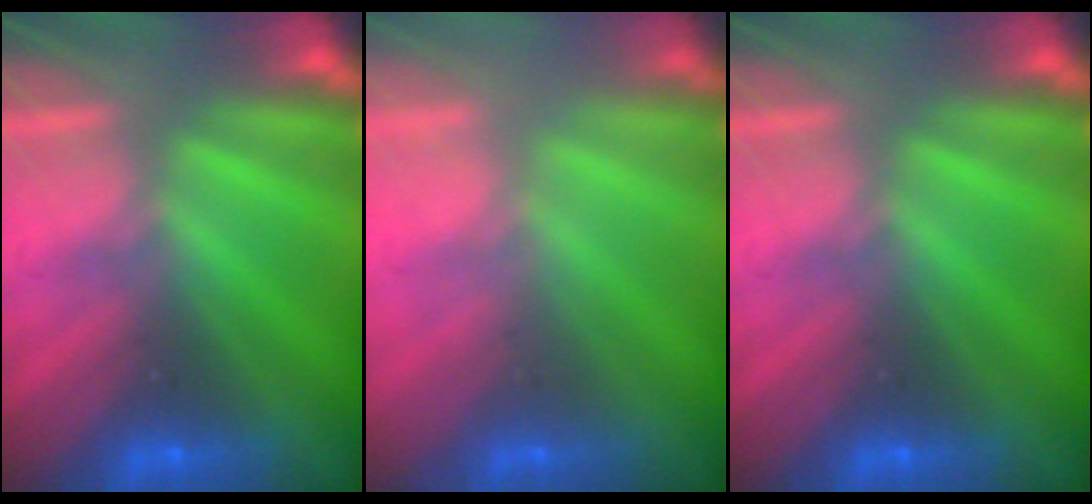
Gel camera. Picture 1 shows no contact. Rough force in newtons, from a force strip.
{"total": 2.2}
{"total": 0.0}